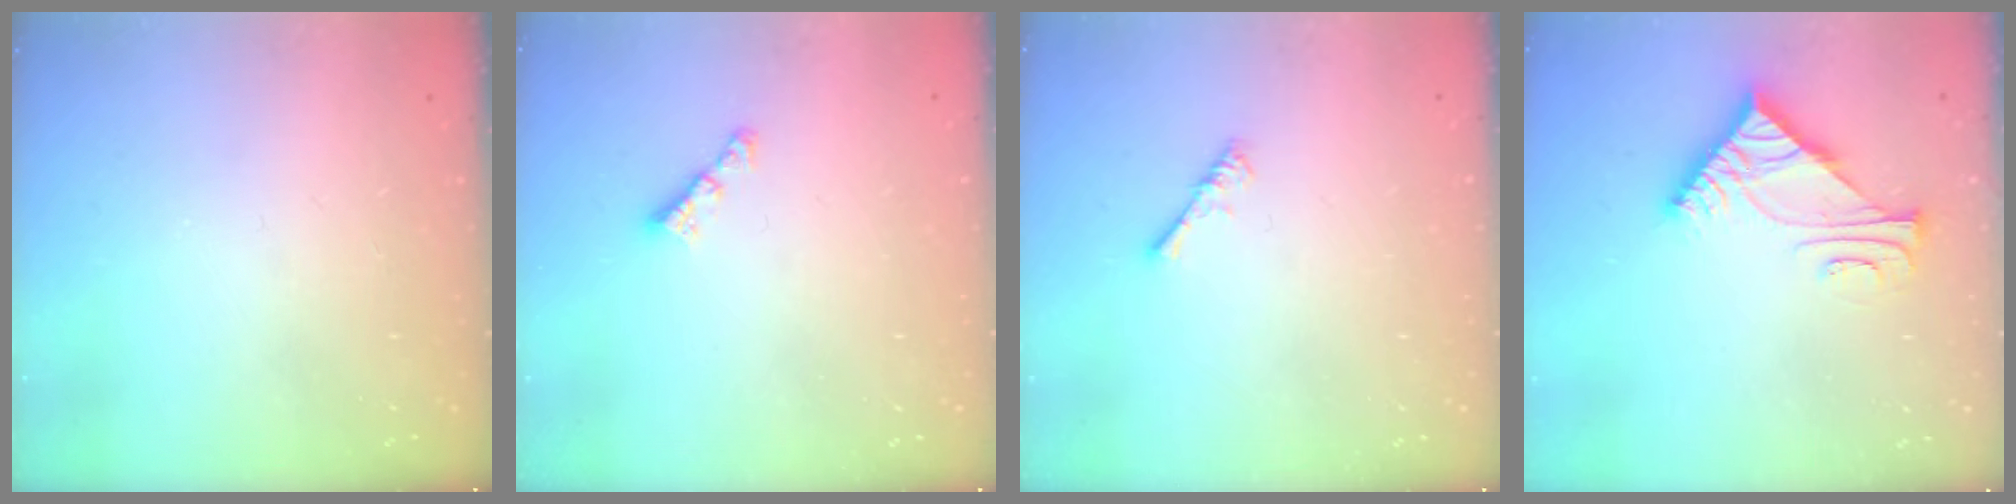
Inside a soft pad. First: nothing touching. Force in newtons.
{"total": 3.4, "press": 3.3, "slide": 0.6}
{"total": 0.8, "press": 0.8, "slide": 0.3}
{"total": 8.0, "press": 7.9, "slide": 0.8}